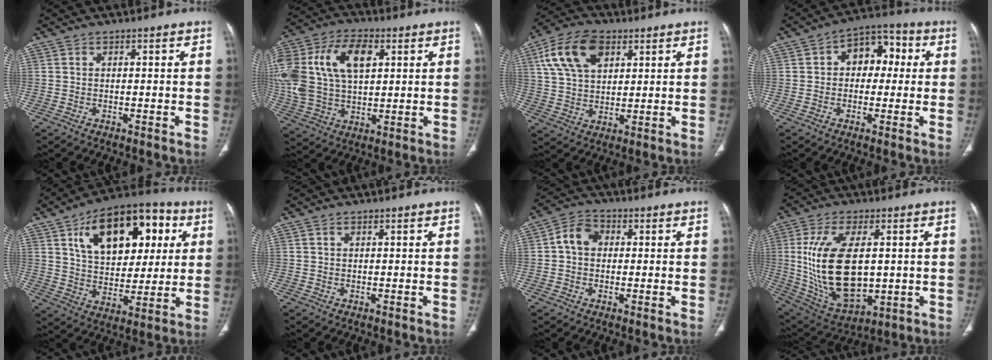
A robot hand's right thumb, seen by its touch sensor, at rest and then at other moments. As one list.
[{"total": 24.3, "force": [6.3, 15.2, 17.9], "torque": [-0.404, 0.028, 0.118]}, {"total": 13.5, "force": [5.6, 8.3, 9.1], "torque": [-0.159, -0.002, 0.104]}, {"total": 9.7, "force": [1.6, 6.8, 6.8], "torque": [-0.057, 0.026, 0.016]}, {"total": 22.3, "force": [8.0, 13.1, 16.2], "torque": [-0.203, -0.006, 0.126]}, {"total": 0.6, "force": [0.4, 0.3, 0.3], "torque": [-0.007, 0.002, 0.007]}, {"total": 5.7, "force": [0.6, 4.4, 3.5], "torque": [-0.054, 0.016, 0.002]}, {"total": 19.7, "force": [1.2, 10.4, 16.7], "torque": [-0.321, -0.015, 0.045]}]